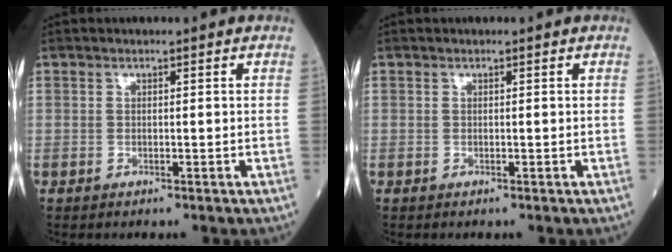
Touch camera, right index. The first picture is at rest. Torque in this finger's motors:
{"motor_torque": [0.00, 0.00, 0.00, 0.00]}